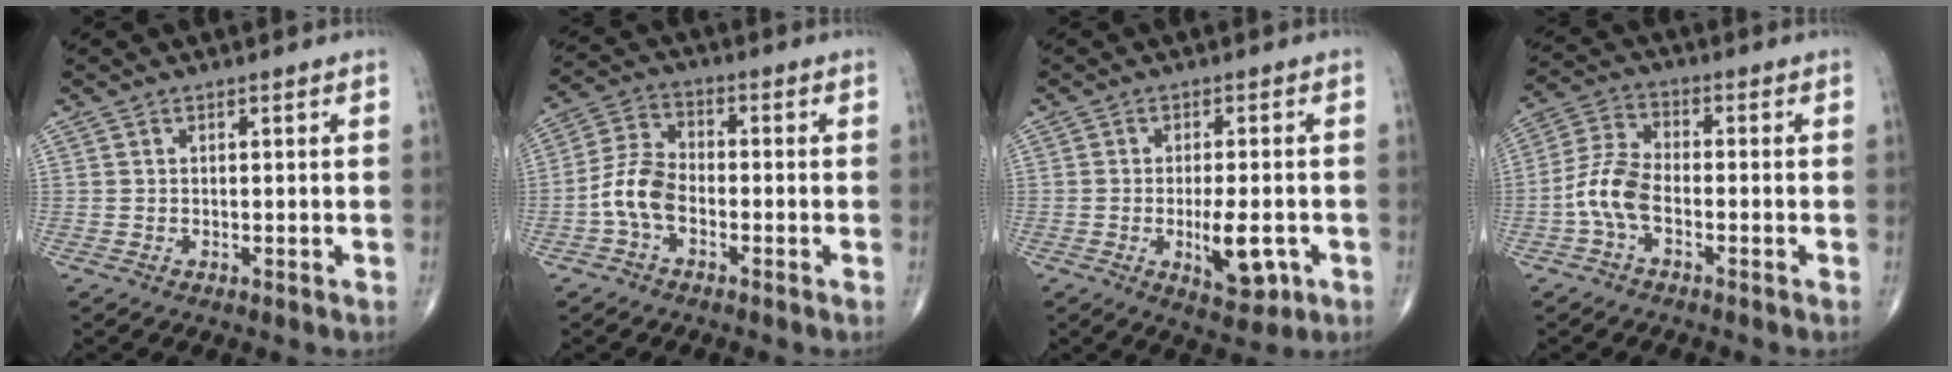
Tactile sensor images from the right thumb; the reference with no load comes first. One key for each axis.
{"total": 7.1, "fx": -2.5, "fy": 4.1, "fz": 5.3, "tx": -0.107, "ty": 0.026, "tz": -0.057}
{"total": 7.8, "fx": -2.2, "fy": 3.0, "fz": 6.9, "tx": -0.096, "ty": -0.004, "tz": -0.026}
{"total": 7.3, "fx": -2.5, "fy": 3.6, "fz": 5.9, "tx": -0.130, "ty": 0.025, "tz": -0.057}